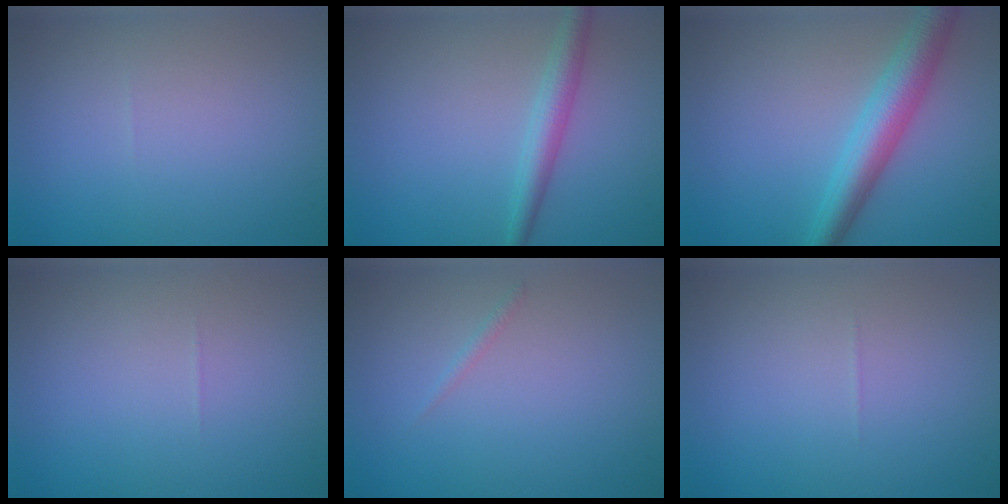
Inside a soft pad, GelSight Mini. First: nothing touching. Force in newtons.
{"total": 2.6, "press": 2.6, "slide": 0.1}
{"total": 5.0, "press": 5.0, "slide": 0.0}
{"total": 0.0}
{"total": 0.5, "press": 0.5, "slide": 0.0}
{"total": 0.0}